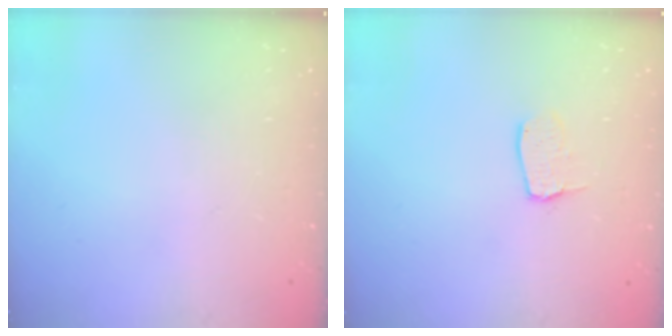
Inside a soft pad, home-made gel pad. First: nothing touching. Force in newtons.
{"total": 5.6, "press": 5.6, "slide": 0.4}